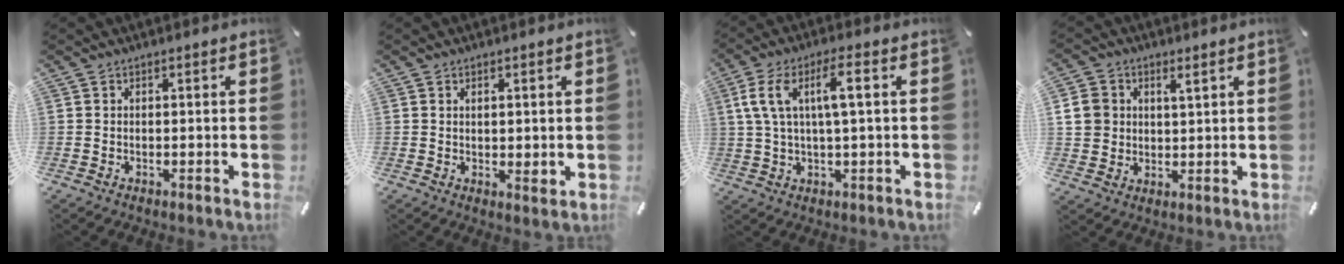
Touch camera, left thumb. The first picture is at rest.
{"total": 1.9, "force": [0.7, 1.0, 1.4], "torque": [-0.021, -0.003, 0.011]}
{"total": 9.3, "force": [2.3, 2.8, 8.5], "torque": [-0.179, 0.002, 0.033]}
{"total": 6.4, "force": [2.2, 5.5, 2.5], "torque": [-0.061, 0.000, 0.038]}